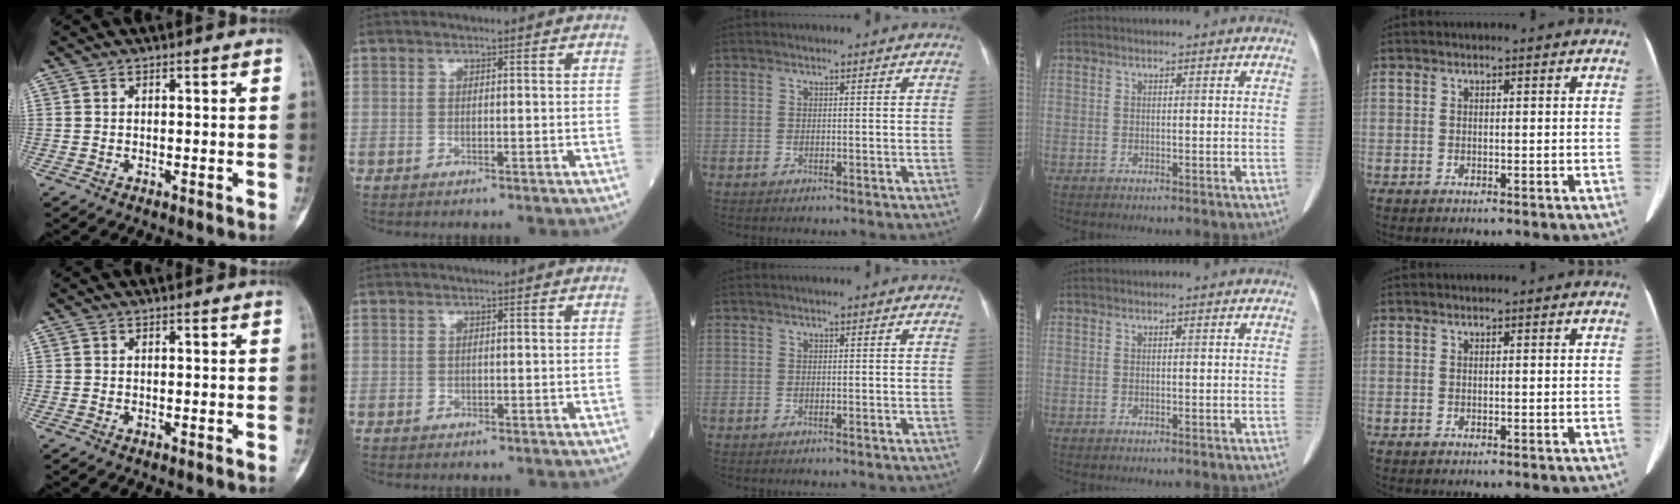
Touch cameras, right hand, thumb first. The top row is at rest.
{}